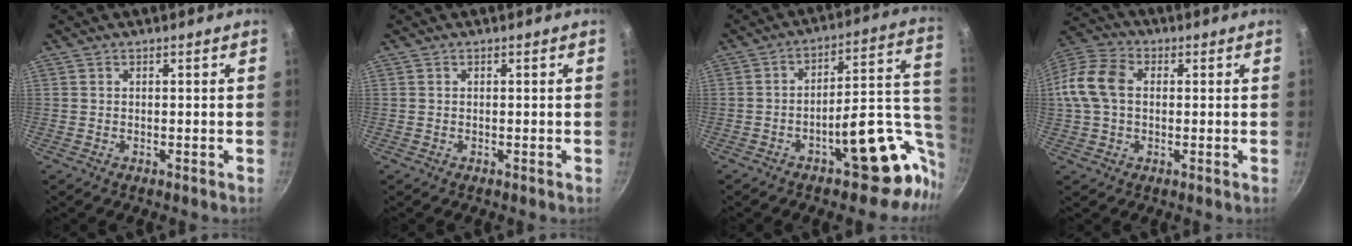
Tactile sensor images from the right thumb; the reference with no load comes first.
{"total": 0.0}
{"total": 19.1, "force": [-6.0, 9.0, 15.7], "torque": [-0.134, 0.045, -0.077]}
{"total": 11.1, "force": [0.8, 7.8, 7.9], "torque": [-0.147, 0.026, 0.001]}